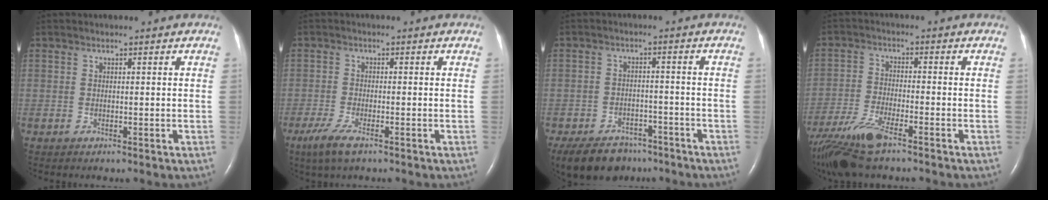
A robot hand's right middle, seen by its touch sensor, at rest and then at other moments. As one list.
[{"total": 4.6, "force": [-2.9, 0.9, 3.4], "torque": [-0.081, -0.013, -0.054]}, {"total": 11.9, "force": [-9.0, 6.6, 4.0], "torque": [-0.090, -0.005, -0.129]}, {"total": 11.2, "force": [-8.3, 2.1, 7.2], "torque": [-0.152, -0.025, -0.154]}]